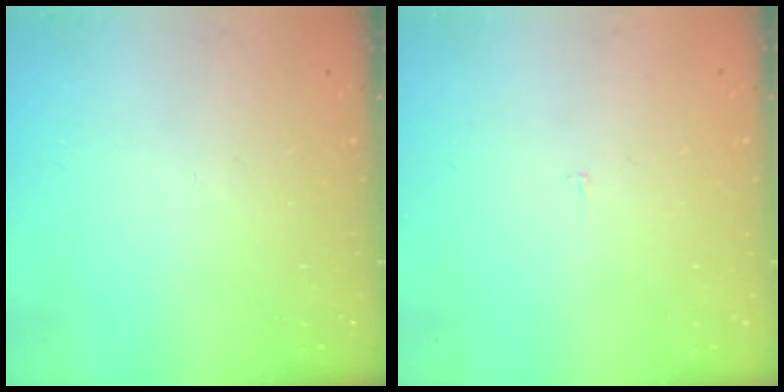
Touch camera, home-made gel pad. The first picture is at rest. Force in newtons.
{"total": 2.2, "press": 2.2, "slide": 0.2}